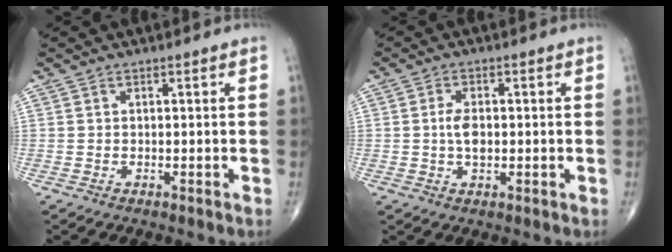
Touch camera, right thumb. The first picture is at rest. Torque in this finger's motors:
{"motor_torque": [2.82, 2.19, 0.14, -0.24, 0.02]}